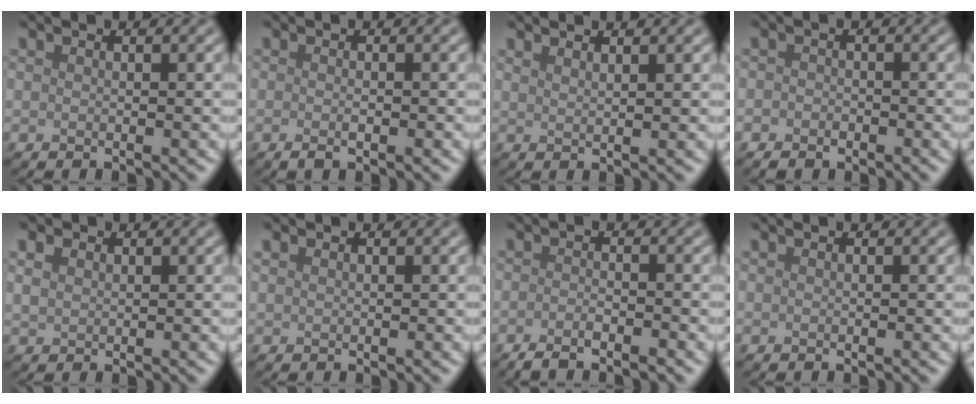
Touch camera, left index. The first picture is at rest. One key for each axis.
{"total": 1.5, "fx": -0.5, "fy": 0.4, "fz": 1.4, "tx": -0.024, "ty": -0.002, "tz": -0.010}
{"total": 1.9, "fx": 1.4, "fy": 0.6, "fz": 1.1, "tx": 0.000, "ty": 0.004, "tz": 0.005}
{"total": 1.3, "fx": -0.8, "fy": 0.9, "fz": 0.4, "tx": -0.003, "ty": -0.001, "tz": -0.016}
{"total": 1.5, "fx": 0.8, "fy": 1.1, "fz": 0.7, "tx": -0.015, "ty": 0.005, "tz": 0.014}
{"total": 0.6, "fx": 0.4, "fy": 0.4, "fz": 0.2, "tx": -0.002, "ty": 0.001, "tz": 0.010}
{"total": 2.3, "fx": -1.7, "fy": 0.5, "fz": 1.5, "tx": -0.022, "ty": -0.002, "tz": -0.035}
{"total": 0.0}